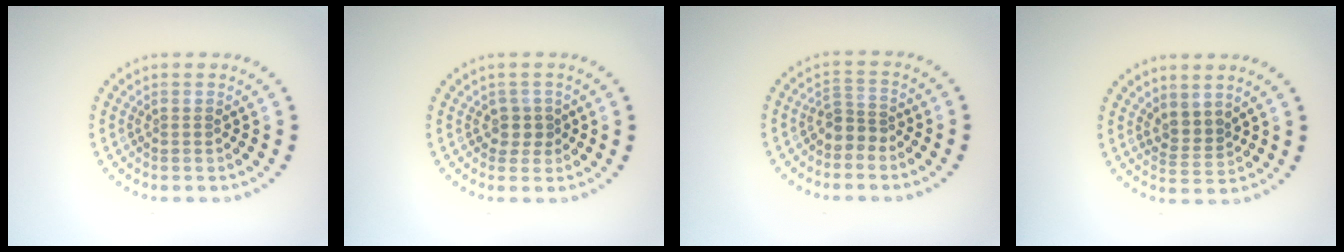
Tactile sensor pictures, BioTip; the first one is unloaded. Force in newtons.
{"total": 1.5, "press": 1.0, "slide": 1.1}
{"total": 2.2, "press": 1.7, "slide": 1.4}
{"total": 2.0, "press": 1.3, "slide": 1.6}